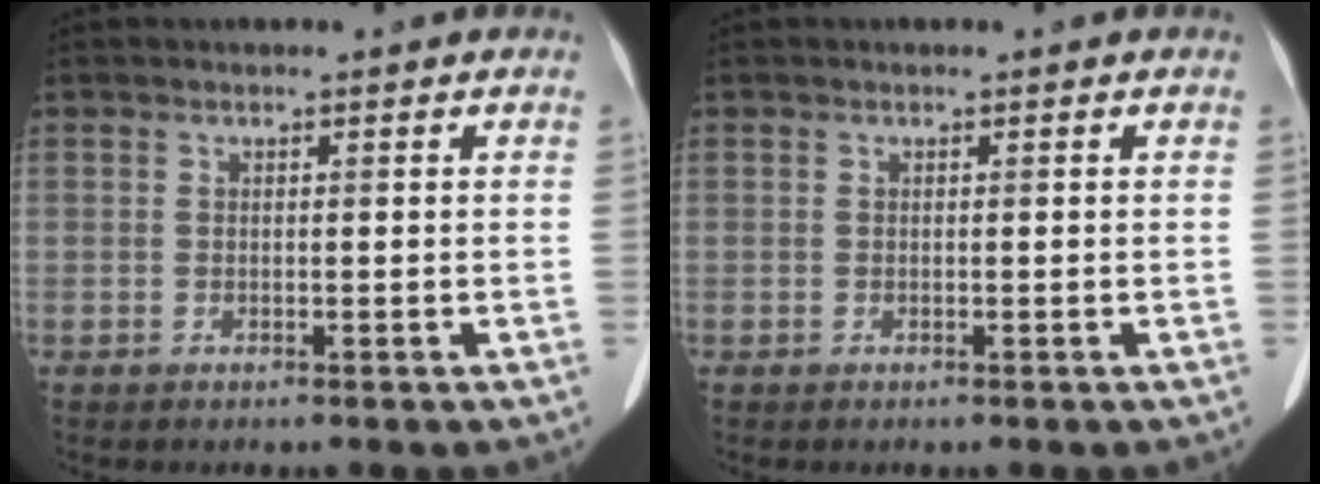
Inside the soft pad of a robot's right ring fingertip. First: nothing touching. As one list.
[{"total": 0.0}]